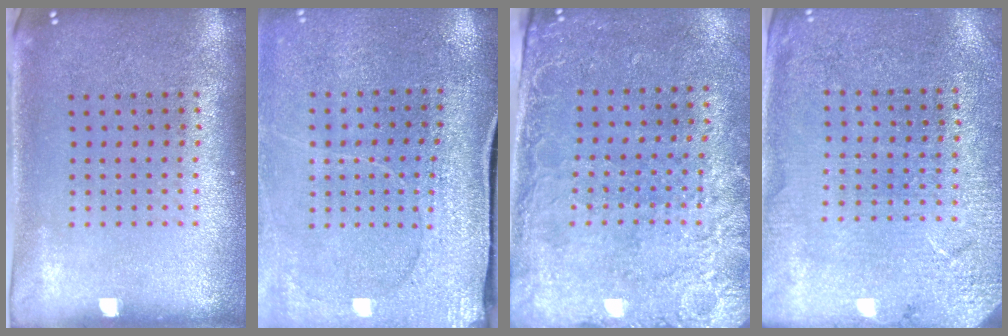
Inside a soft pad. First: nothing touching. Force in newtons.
{"total": 2.9, "press": 2.8, "slide": 0.7}
{"total": 2.5, "press": 2.2, "slide": 1.3}
{"total": 2.7, "press": 2.7, "slide": 0.1}